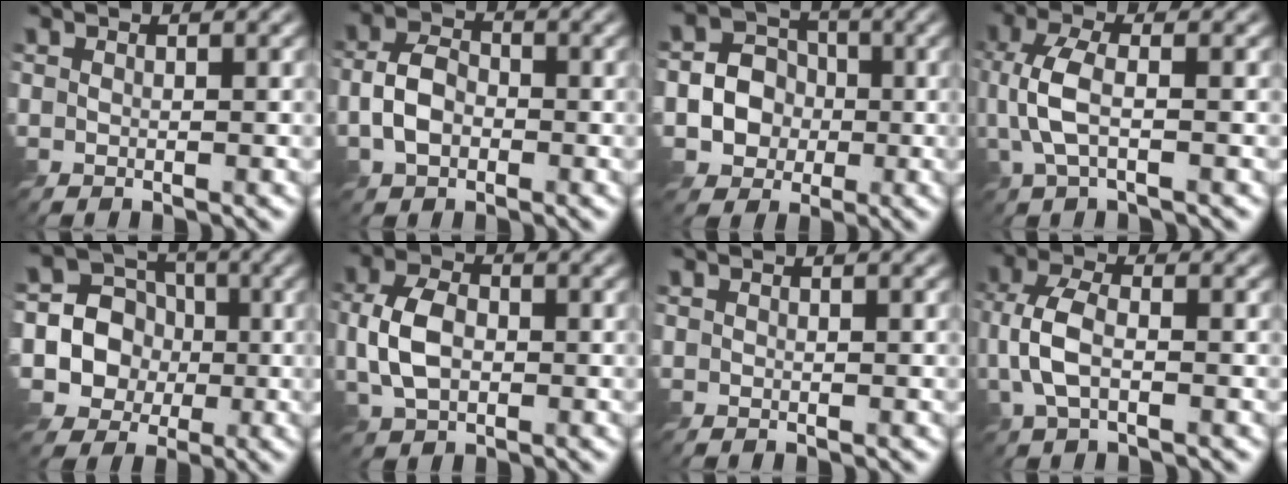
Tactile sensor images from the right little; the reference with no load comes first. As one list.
[{"total": 4.1, "force": [-1.3, 2.8, 2.6], "torque": [-0.051, 0.003, -0.033]}, {"total": 5.1, "force": [-1.1, 4.6, 2.0], "torque": [-0.016, 0.005, -0.037]}, {"total": 4.4, "force": [-0.6, 1.9, 4.0], "torque": [-0.099, 0.001, -0.016]}, {"total": 9.6, "force": [-1.6, 9.0, 2.9], "torque": [-0.069, 0.011, -0.051]}, {"total": 5.0, "force": [-0.6, 3.4, 3.6], "torque": [-0.080, 0.001, -0.016]}, {"total": 0.0}, {"total": 4.6, "force": [-1.1, 2.3, 3.8], "torque": [-0.093, 0.003, -0.026]}]